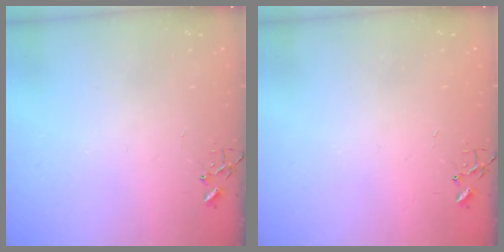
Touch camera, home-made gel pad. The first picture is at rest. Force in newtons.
{"total": 1.5, "press": 1.5, "slide": 0.3}